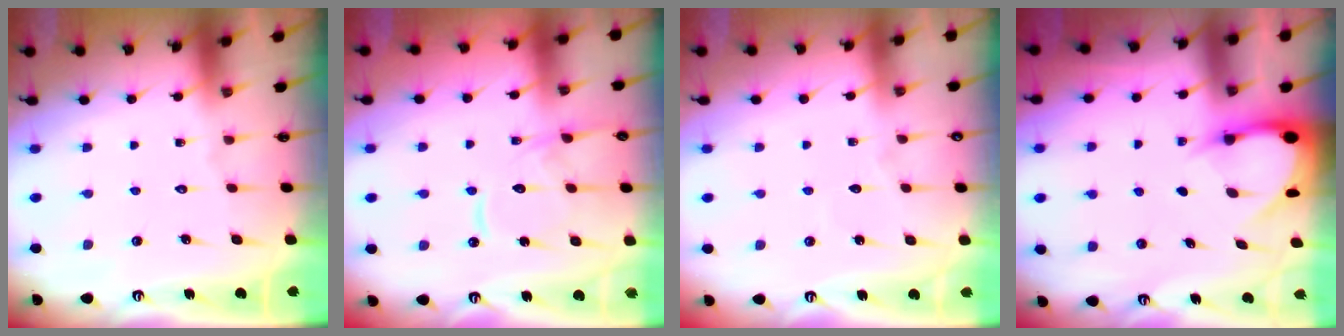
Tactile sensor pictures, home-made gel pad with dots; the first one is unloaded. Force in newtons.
{"total": 12.9, "press": 12.8, "slide": 1.3}
{"total": 2.6, "press": 2.6, "slide": 0.4}
{"total": 3.8, "press": 3.8, "slide": 0.2}